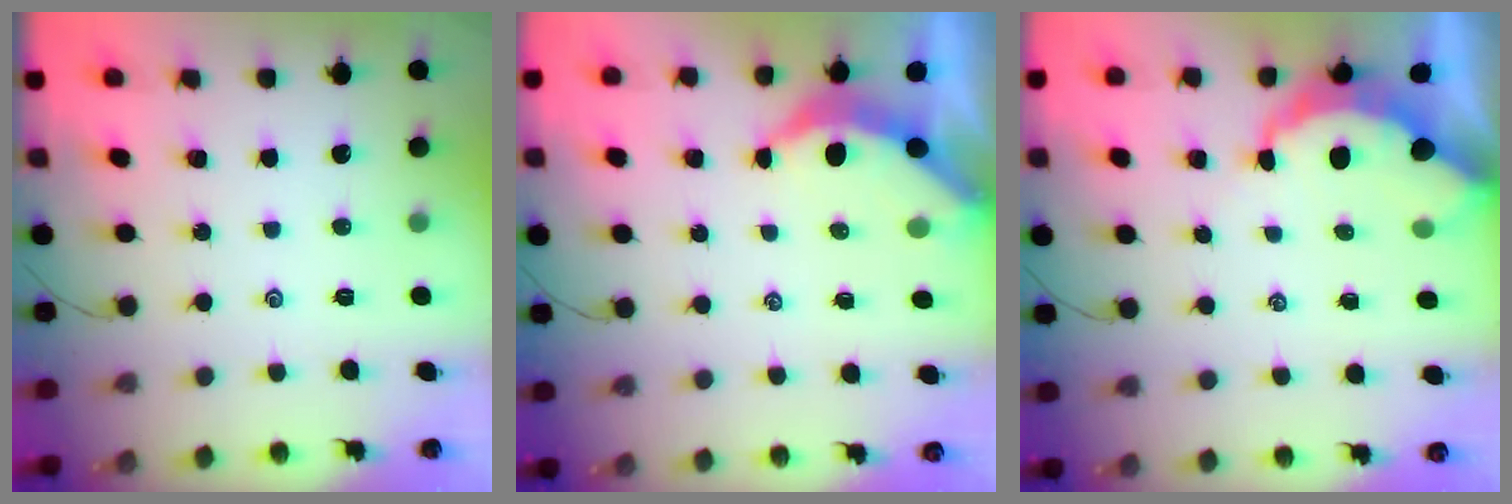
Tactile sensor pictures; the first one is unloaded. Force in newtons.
{"total": 4.0, "press": 4.0, "slide": 0.5}
{"total": 6.2, "press": 6.1, "slide": 0.6}